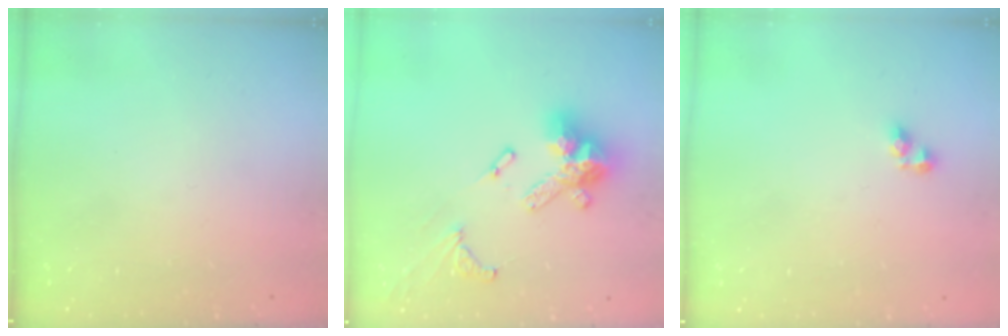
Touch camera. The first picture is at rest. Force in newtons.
{"total": 16.1, "press": 16.0, "slide": 1.8}
{"total": 4.2, "press": 4.1, "slide": 0.6}